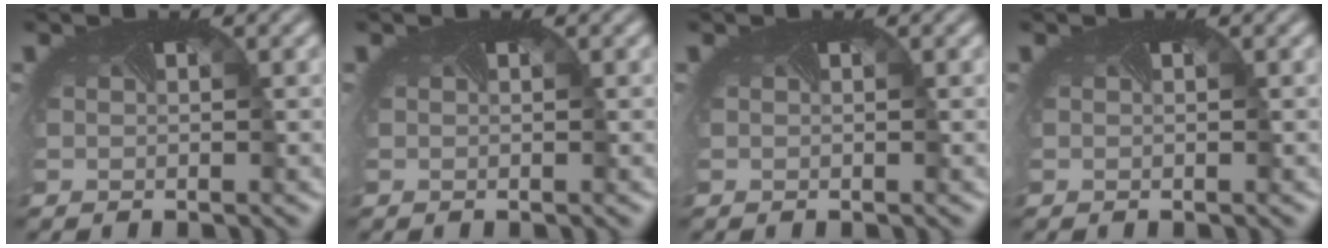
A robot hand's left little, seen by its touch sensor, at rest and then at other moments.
{"total": 0.0}
{"total": 0.0}
{"total": 0.0}